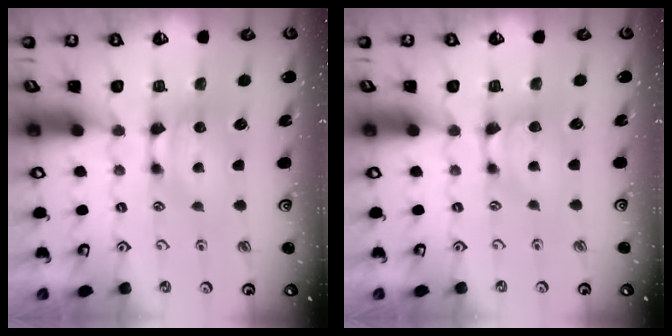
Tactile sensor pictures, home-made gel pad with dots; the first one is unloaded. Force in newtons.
{"total": 0.6, "press": 0.4, "slide": 0.4}